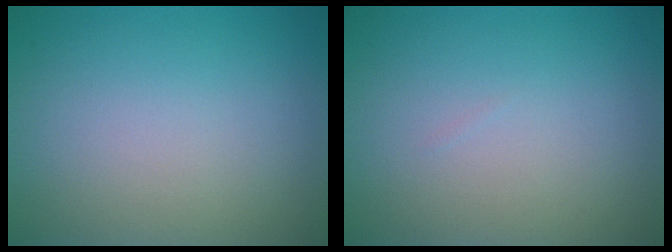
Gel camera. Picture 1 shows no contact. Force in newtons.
{"total": 0.0}